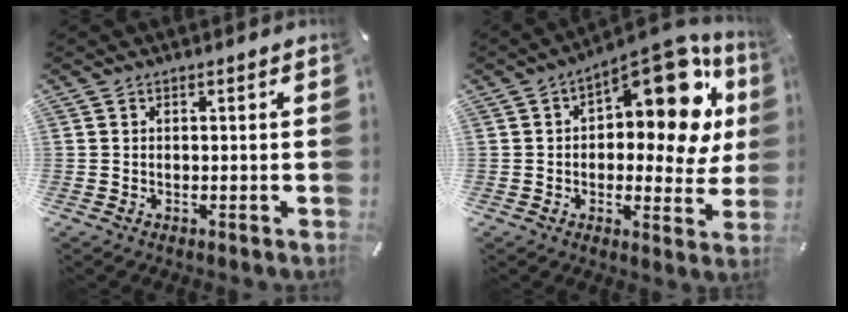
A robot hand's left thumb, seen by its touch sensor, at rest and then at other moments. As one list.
[{"total": 18.1, "force": [7.8, 8.8, 13.8], "torque": [-0.168, -0.068, 0.125]}]